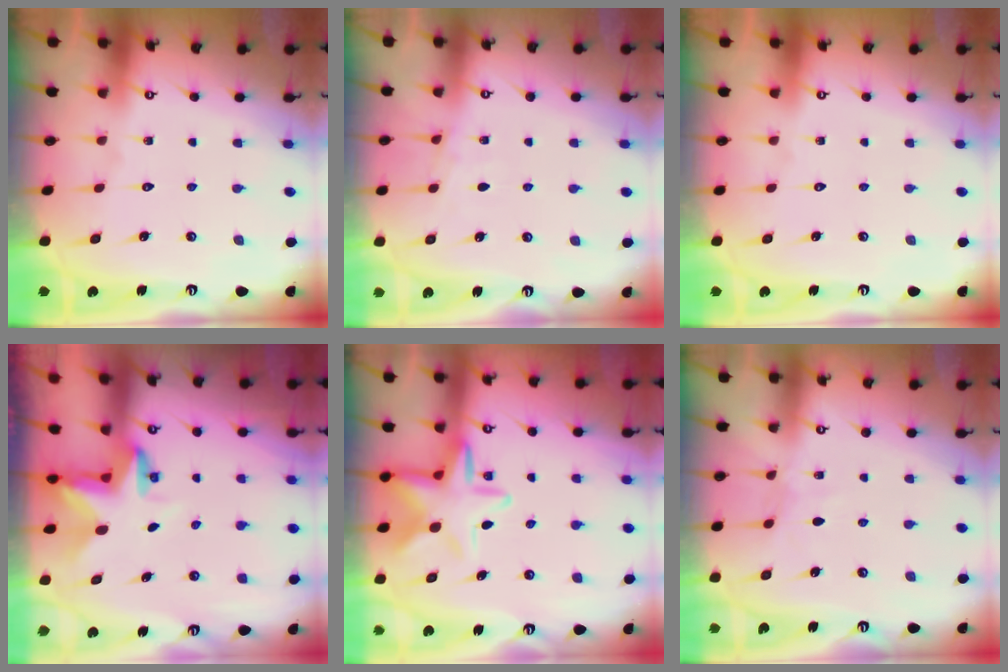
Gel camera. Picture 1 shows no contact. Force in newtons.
{"total": 4.1, "press": 4.1, "slide": 0.4}
{"total": 0.0}
{"total": 2.9, "press": 2.9, "slide": 0.2}
{"total": 10.9, "press": 10.8, "slide": 1.7}
{"total": 2.9, "press": 2.8, "slide": 0.4}